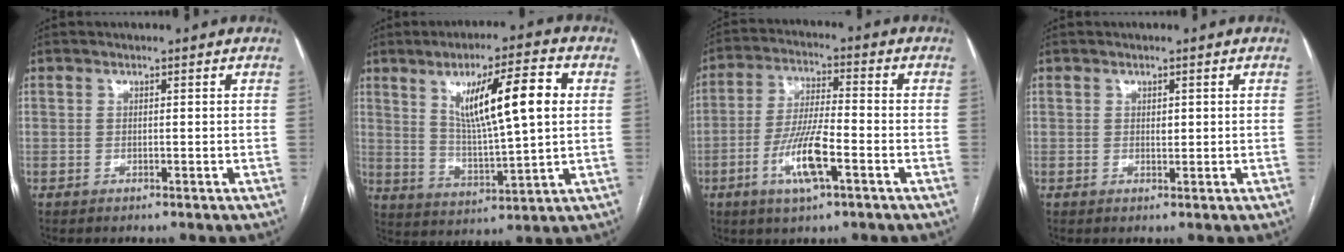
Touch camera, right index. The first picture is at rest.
{"total": 13.5, "force": [4.0, 1.5, 12.8], "torque": [-0.213, 0.007, 0.071]}
{"total": 9.8, "force": [-3.9, 1.6, 8.8], "torque": [-0.176, -0.006, -0.071]}
{"total": 0.9, "force": [0.2, 0.5, 0.7], "torque": [-0.010, 0.000, 0.004]}